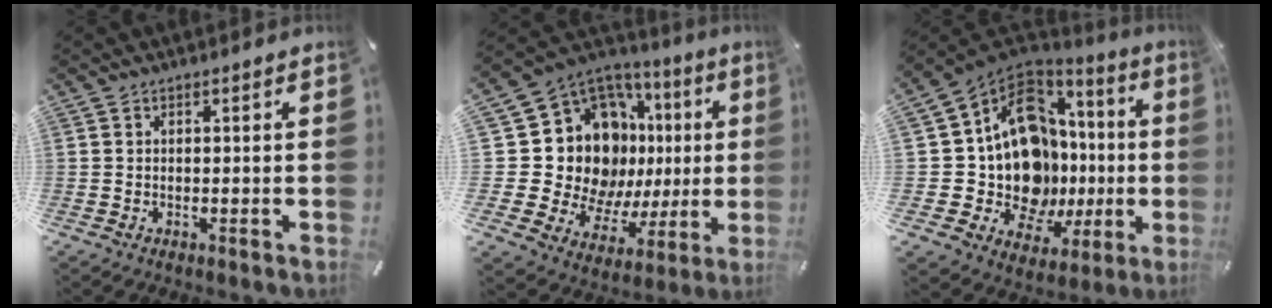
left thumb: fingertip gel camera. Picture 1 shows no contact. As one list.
[{"total": 22.4, "force": [4.4, 17.0, 13.8], "torque": [-0.265, -0.055, 0.112]}, {"total": 19.1, "force": [-1.1, 14.5, 12.3], "torque": [-0.258, -0.055, 0.011]}]